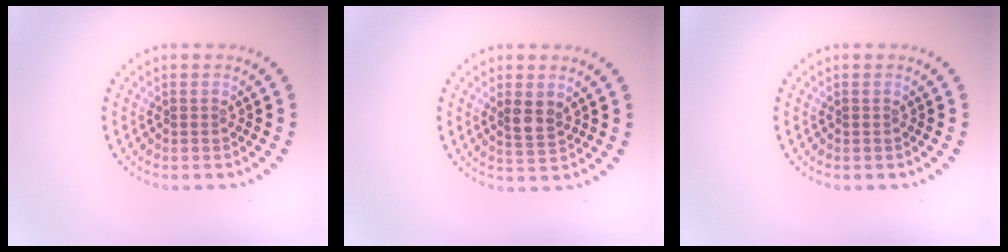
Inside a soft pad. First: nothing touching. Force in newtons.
{"total": 1.9, "press": 1.8, "slide": 0.7}
{"total": 0.0}